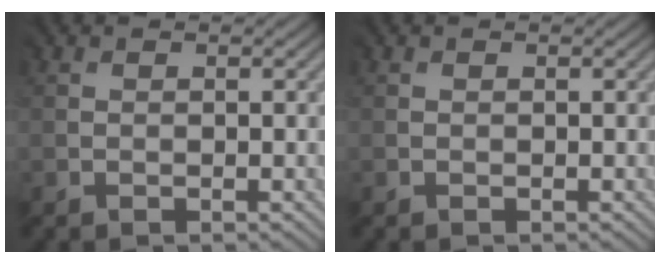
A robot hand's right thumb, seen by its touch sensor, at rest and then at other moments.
{"total": 0.0}